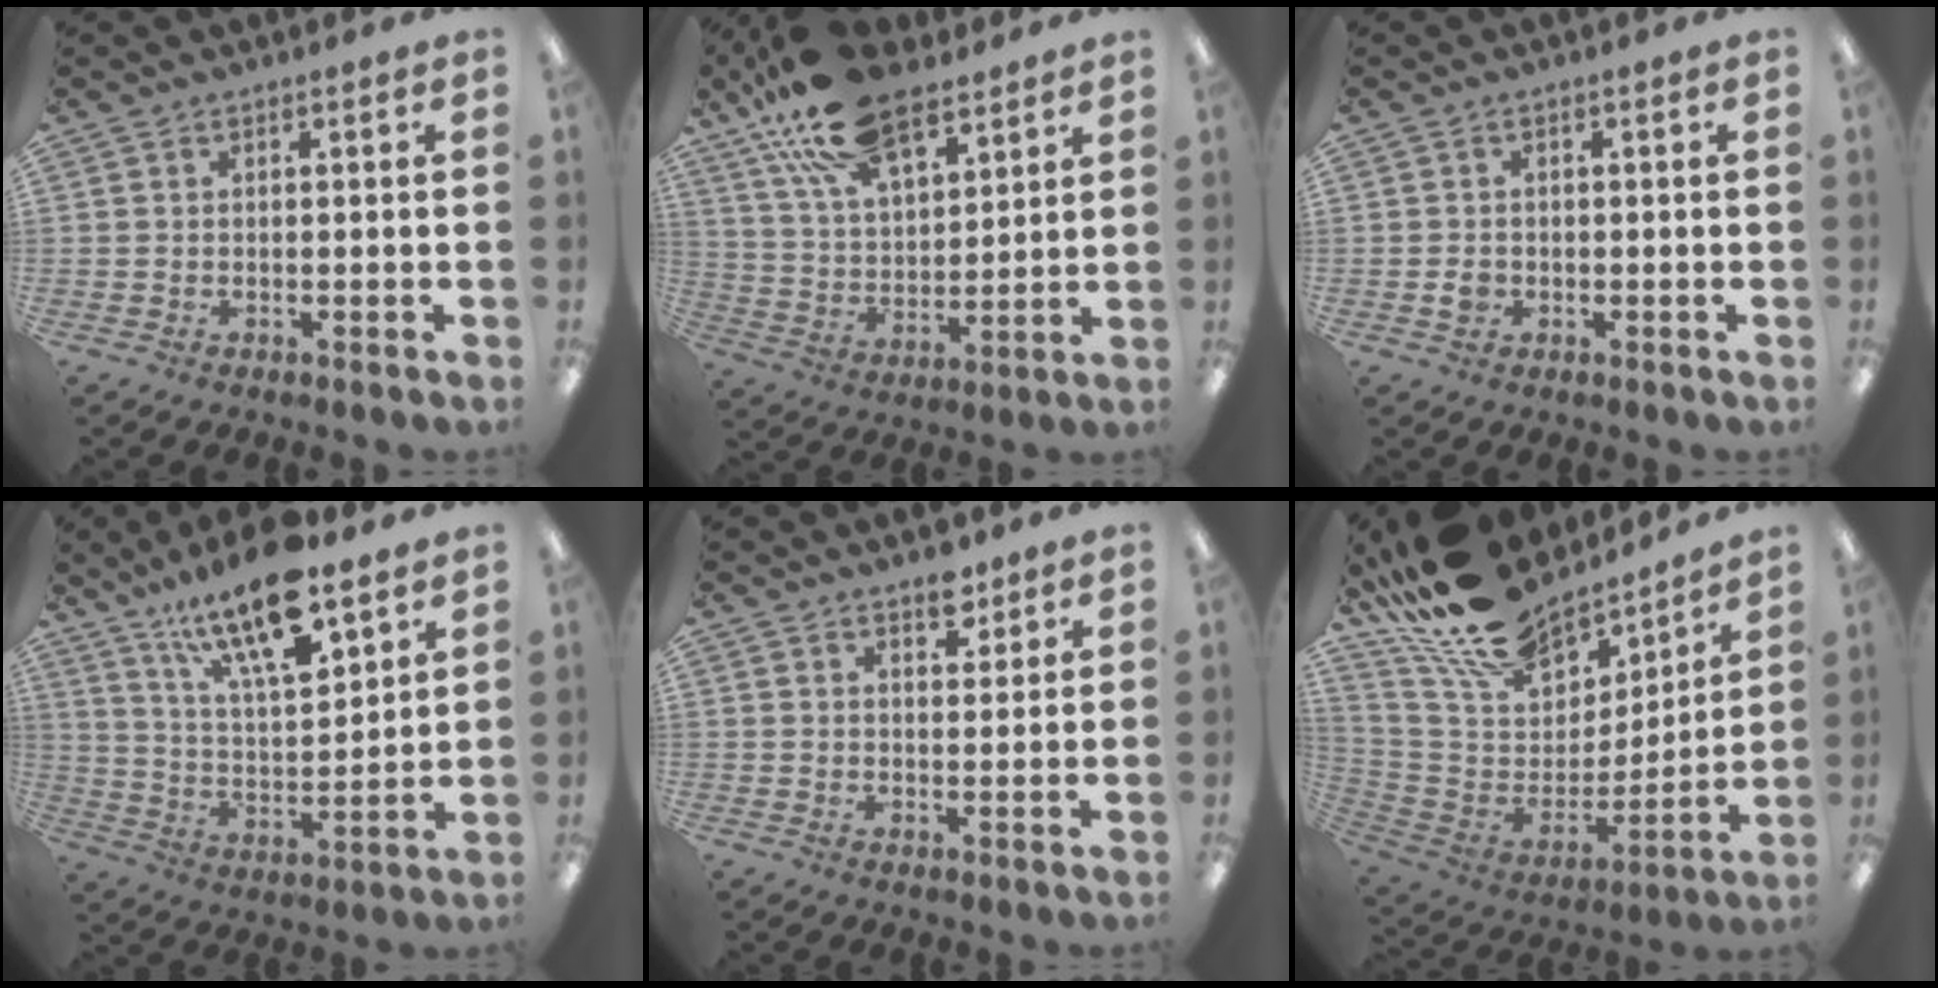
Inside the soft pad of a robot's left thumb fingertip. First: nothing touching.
{"total": 19.9, "force": [13.5, 9.6, 11.0], "torque": [-0.209, -0.056, 0.245]}
{"total": 1.9, "force": [-0.3, 1.7, 1.0], "torque": [-0.017, 0.003, -0.005]}
{"total": 18.5, "force": [13.1, 5.9, 11.8], "torque": [-0.204, -0.070, 0.219]}
{"total": 4.3, "force": [3.6, 2.1, 1.3], "torque": [0.008, -0.027, 0.058]}
{"total": 23.1, "force": [18.8, 10.1, 8.8], "torque": [-0.182, -0.122, 0.347]}